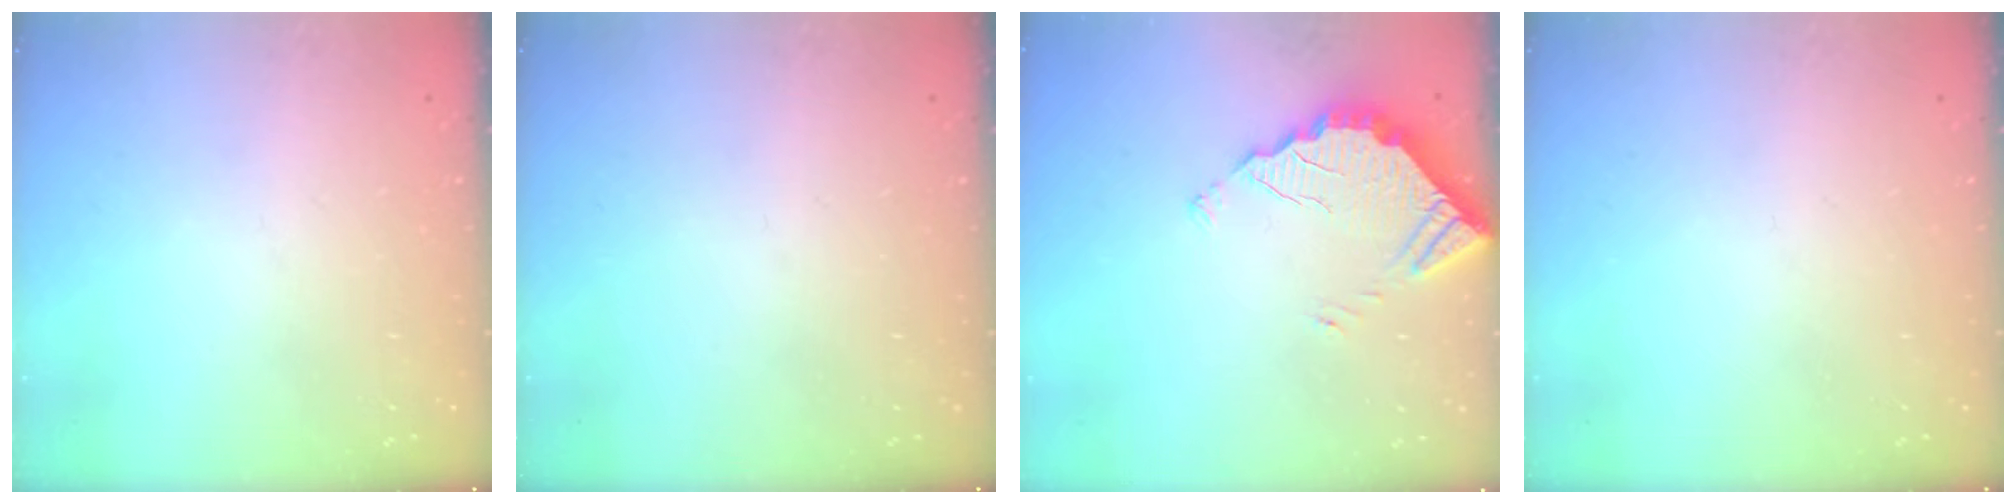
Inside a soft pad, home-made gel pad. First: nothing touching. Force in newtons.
{"total": 0.0}
{"total": 3.6, "press": 3.6, "slide": 0.2}
{"total": 0.0}